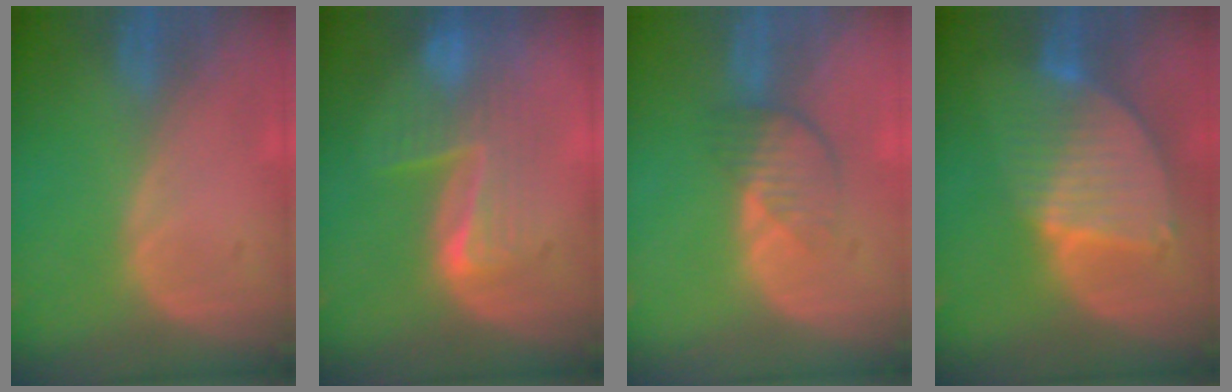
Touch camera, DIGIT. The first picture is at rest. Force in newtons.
{"total": 7.1, "press": 6.9, "slide": 1.9}
{"total": 3.9, "press": 3.6, "slide": 1.5}
{"total": 8.7, "press": 7.6, "slide": 4.2}